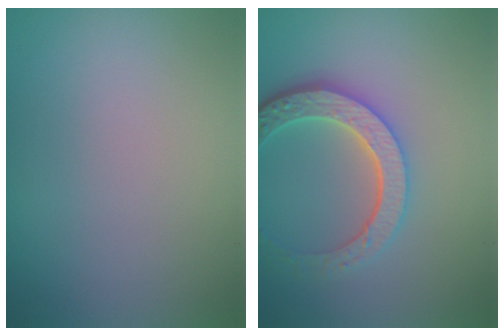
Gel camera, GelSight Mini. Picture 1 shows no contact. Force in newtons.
{"total": 5.4, "press": 4.3, "slide": 3.4}